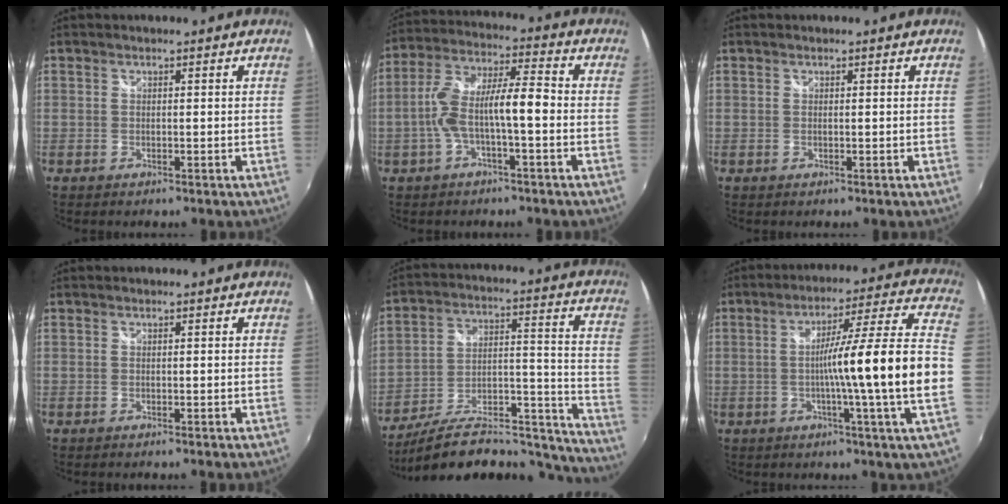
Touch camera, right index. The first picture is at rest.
{"total": 9.4, "force": [-2.6, 1.9, 8.9], "torque": [-0.188, 0.017, -0.040]}
{"total": 0.0}
{"total": 0.6, "force": [-0.5, -0.1, 0.2], "torque": [-0.002, -0.002, -0.009]}
{"total": 24.0, "force": [-20.6, 7.1, 9.9], "torque": [-0.135, 0.022, -0.292]}
{"total": 15.8, "force": [-2.6, -2.4, 15.4], "torque": [-0.213, 0.003, -0.041]}